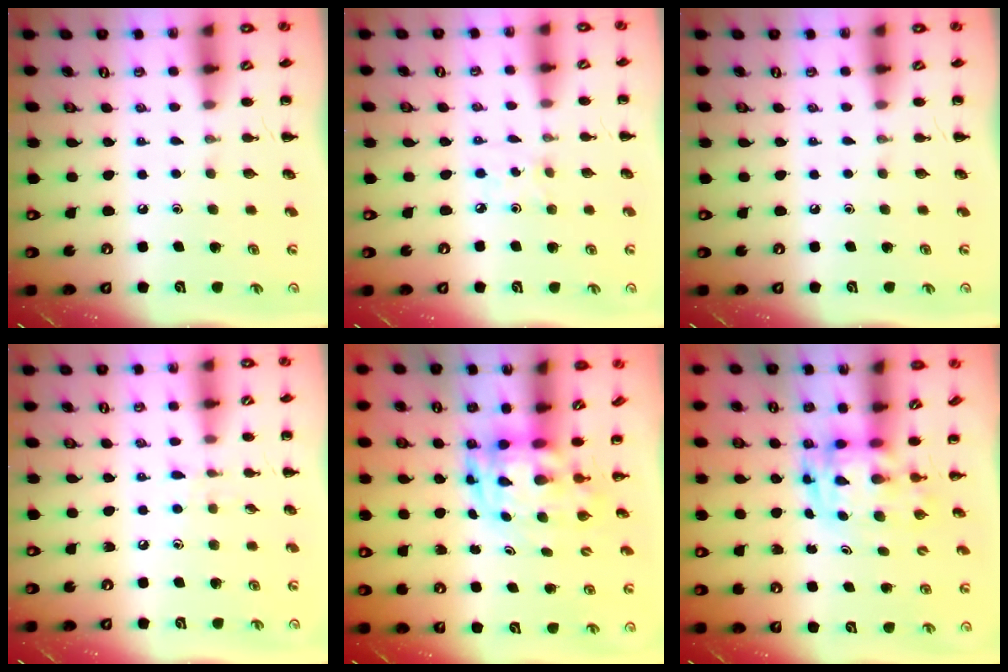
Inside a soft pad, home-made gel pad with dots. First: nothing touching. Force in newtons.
{"total": 2.1, "press": 2.0, "slide": 0.4}
{"total": 0.0}
{"total": 4.8, "press": 4.4, "slide": 1.8}
{"total": 3.1, "press": 3.1, "slide": 0.6}
{"total": 3.0, "press": 3.0, "slide": 0.6}